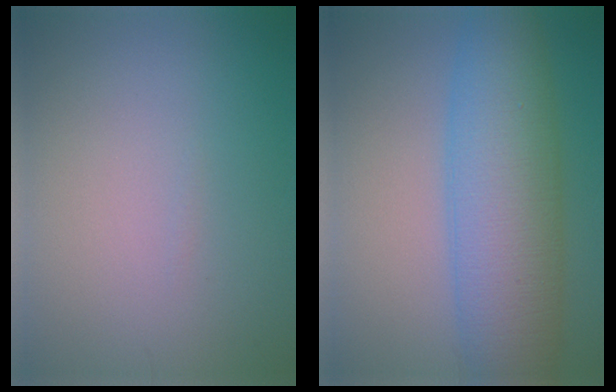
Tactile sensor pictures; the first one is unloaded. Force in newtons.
{"total": 9.7, "press": 9.7, "slide": 0.3}